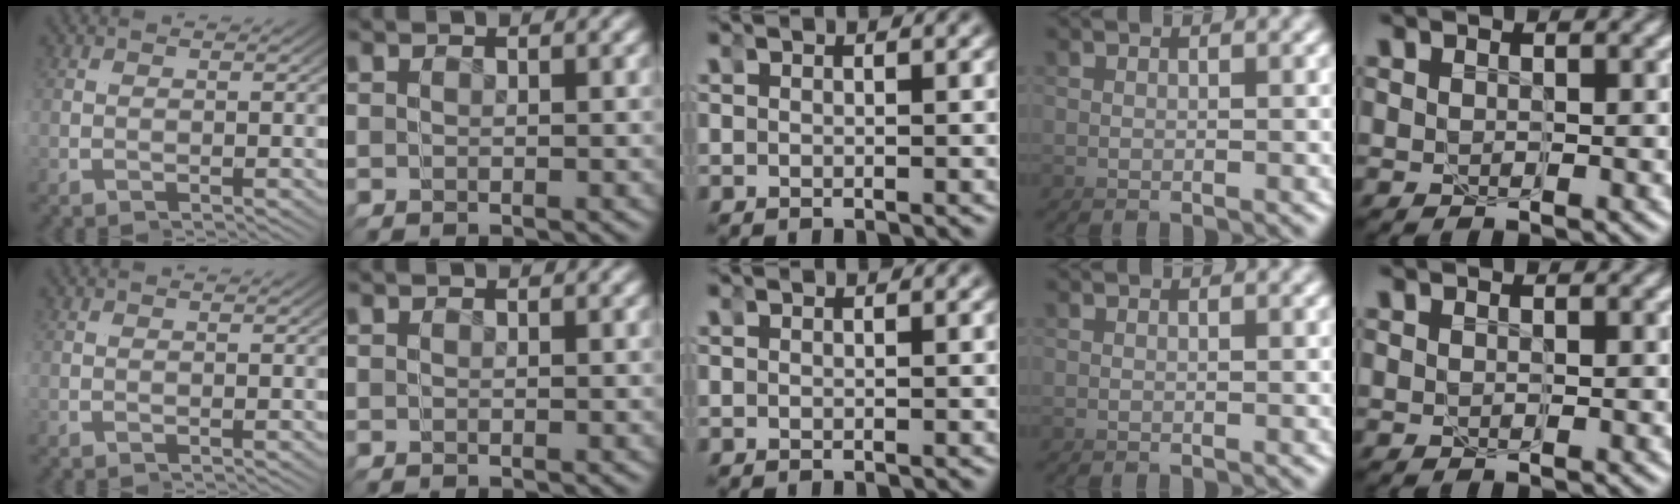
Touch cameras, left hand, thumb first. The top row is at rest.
{}